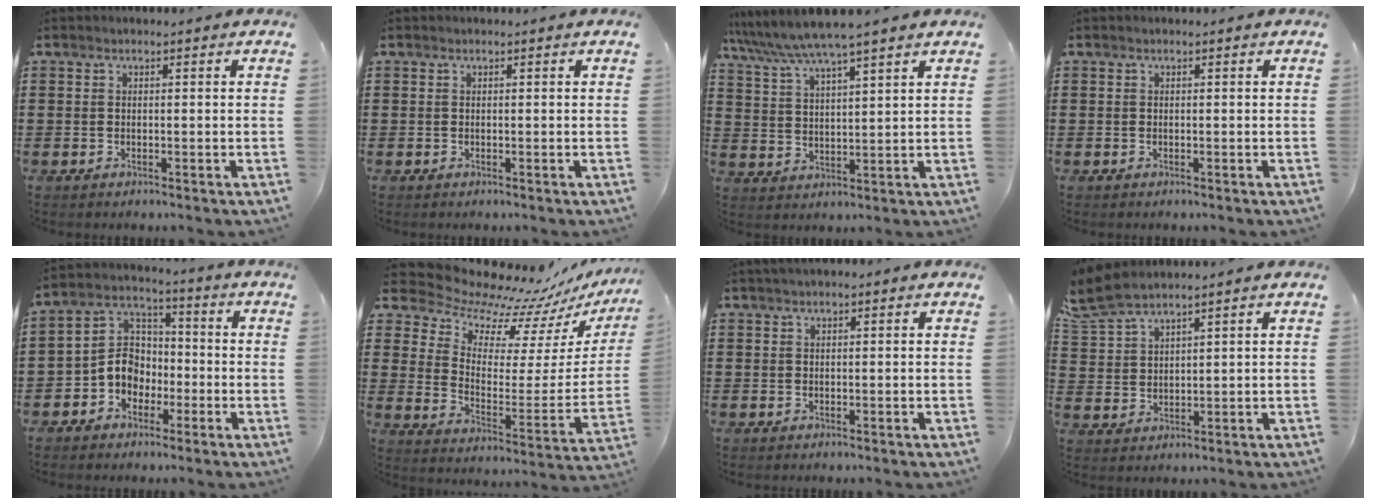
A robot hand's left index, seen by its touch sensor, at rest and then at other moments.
{"total": 0.0}
{"total": 5.7, "force": [5.0, 0.1, 2.8], "torque": [-0.071, -0.023, 0.085]}
{"total": 0.0}
{"total": 6.5, "force": [-2.4, 5.5, 2.4], "torque": [-0.079, 0.003, -0.054]}
{"total": 10.1, "force": [8.8, 4.0, 2.9], "torque": [-0.080, -0.078, 0.148]}
{"total": 0.7, "force": [0.3, 0.5, 0.4], "torque": [-0.009, 0.006, 0.005]}
{"total": 5.0, "force": [4.3, 1.0, 2.4], "torque": [-0.070, -0.013, 0.078]}